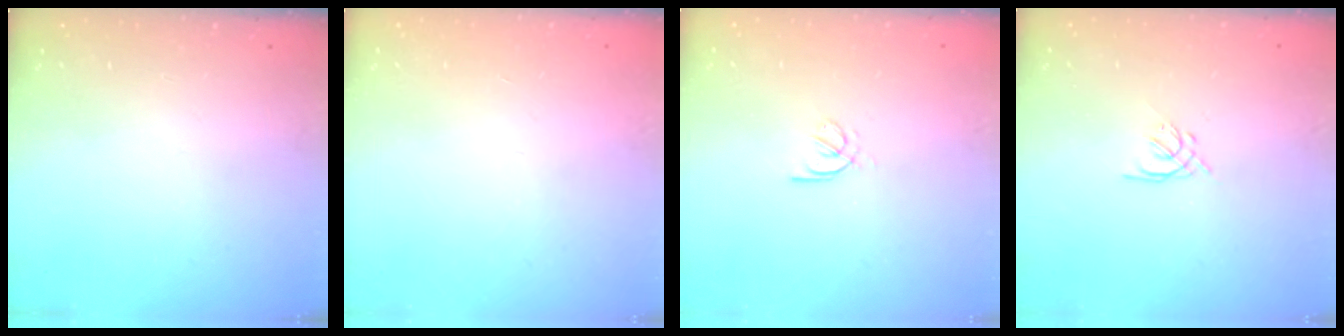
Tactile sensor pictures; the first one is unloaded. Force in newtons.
{"total": 1.0, "press": 0.9, "slide": 0.2}
{"total": 2.9, "press": 2.8, "slide": 0.8}
{"total": 1.3, "press": 1.1, "slide": 0.6}